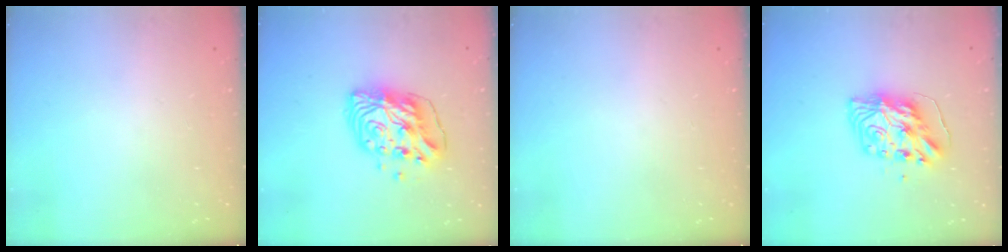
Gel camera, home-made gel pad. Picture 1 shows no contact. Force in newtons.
{"total": 12.2, "press": 12.1, "slide": 1.2}
{"total": 0.0}
{"total": 9.9, "press": 9.9, "slide": 0.8}